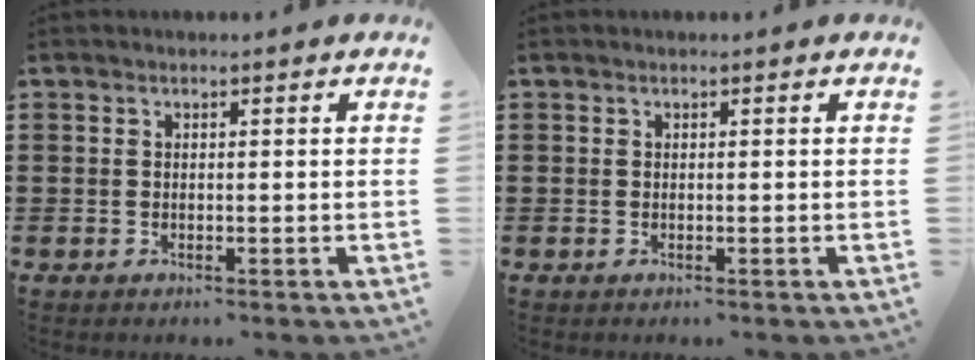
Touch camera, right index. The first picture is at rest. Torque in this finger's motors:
{"motor_torque": [-0.13, 0.85, 0.00, 0.00]}